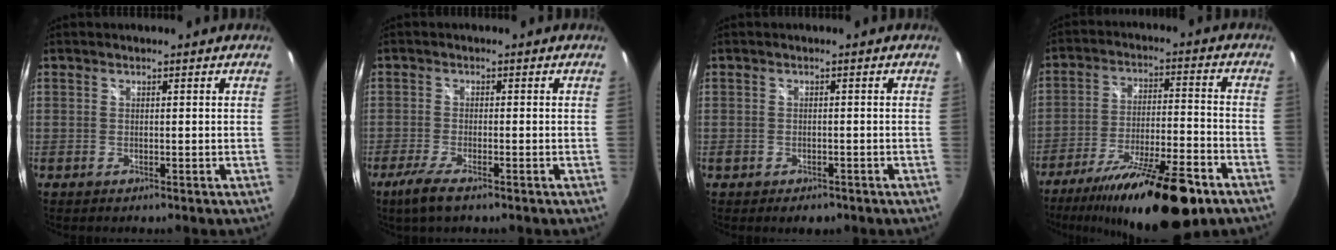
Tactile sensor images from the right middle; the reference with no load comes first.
{"total": 4.7, "force": [-3.2, 0.7, 3.4], "torque": [-0.085, -0.013, -0.062]}
{"total": 3.0, "force": [-1.8, 1.9, 1.5], "torque": [-0.028, -0.009, -0.024]}
{"total": 21.4, "force": [-15.3, 4.5, 14.2], "torque": [-0.251, -0.029, -0.240]}